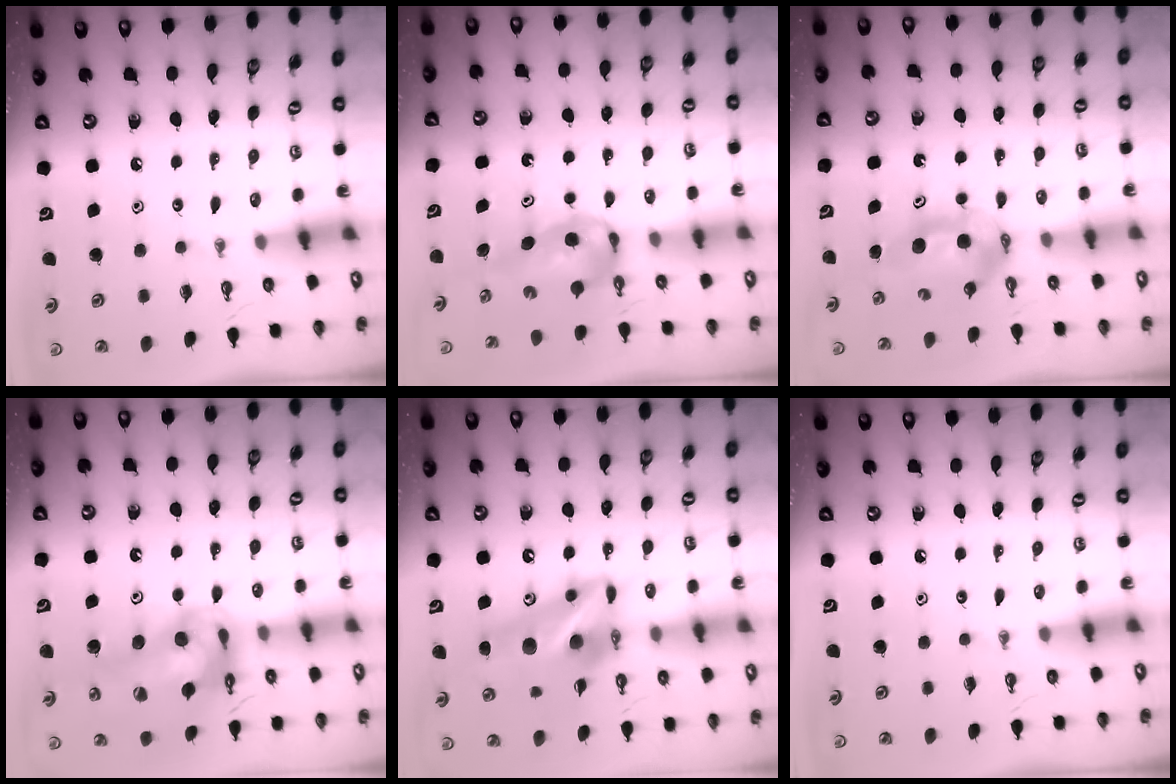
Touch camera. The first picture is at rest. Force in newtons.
{"total": 7.2, "press": 6.8, "slide": 2.4}
{"total": 5.1, "press": 5.1, "slide": 0.7}
{"total": 19.1, "press": 19.0, "slide": 2.0}
{"total": 14.1, "press": 13.9, "slide": 2.0}
{"total": 0.0}